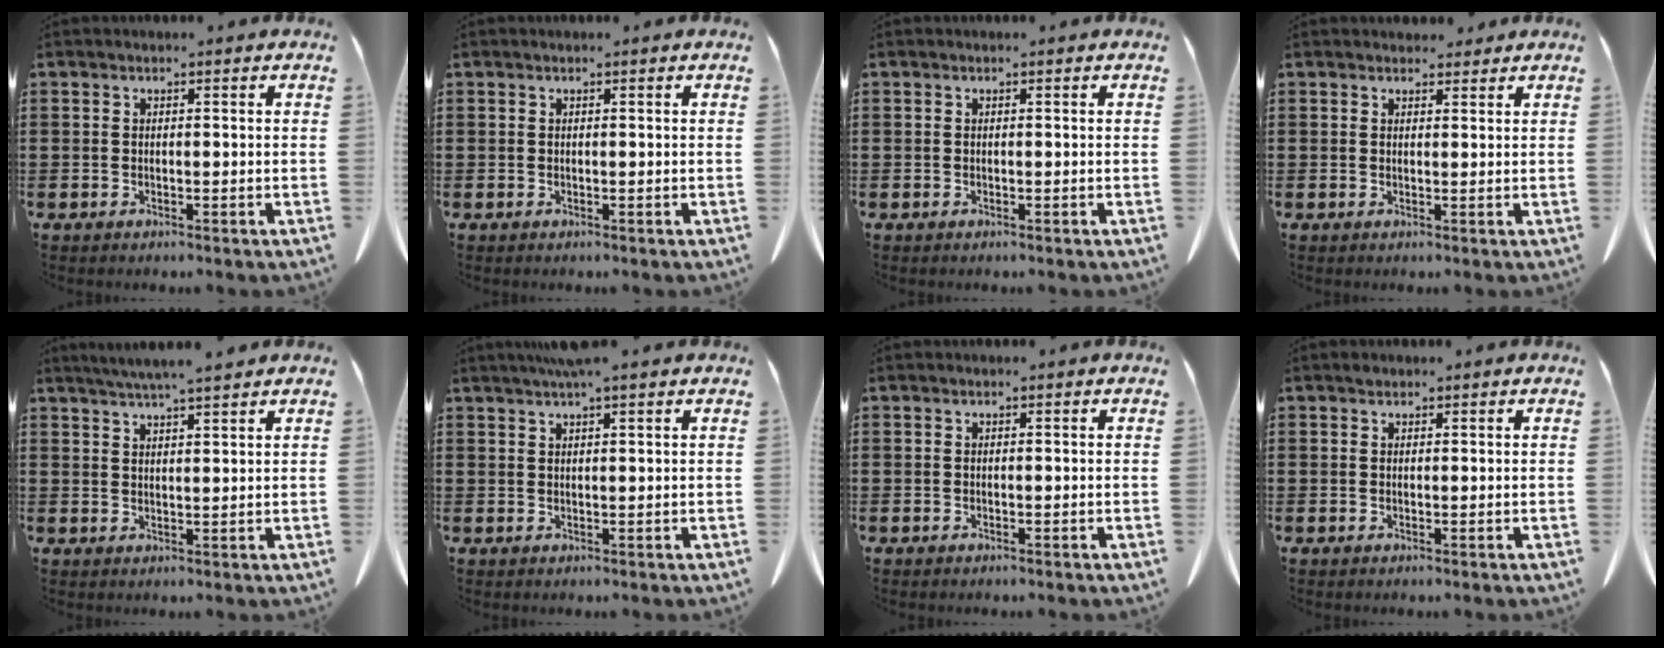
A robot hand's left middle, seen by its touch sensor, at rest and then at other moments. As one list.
[{"total": 0.0}, {"total": 0.0}, {"total": 2.0, "force": [1.8, 0.9, 0.3], "torque": [-0.002, 0.000, 0.033]}, {"total": 3.6, "force": [3.2, -0.2, 1.5], "torque": [-0.038, -0.005, 0.057]}, {"total": 2.8, "force": [2.1, 0.2, 1.8], "torque": [-0.040, 0.003, 0.038]}, {"total": 0.0}, {"total": 0.5, "force": [0.4, 0.4, 0.1], "torque": [-0.002, 0.003, 0.007]}]